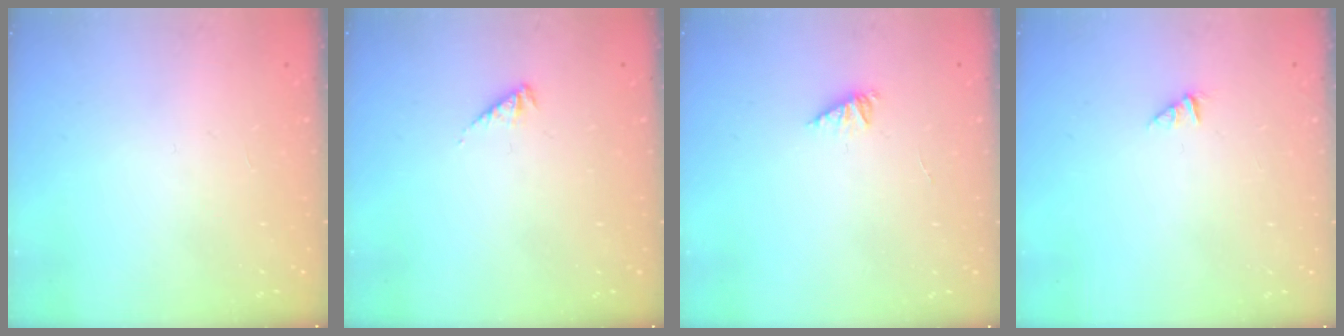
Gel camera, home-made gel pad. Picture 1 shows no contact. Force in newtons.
{"total": 1.9, "press": 1.9, "slide": 0.4}
{"total": 2.1, "press": 2.0, "slide": 0.4}
{"total": 0.0}